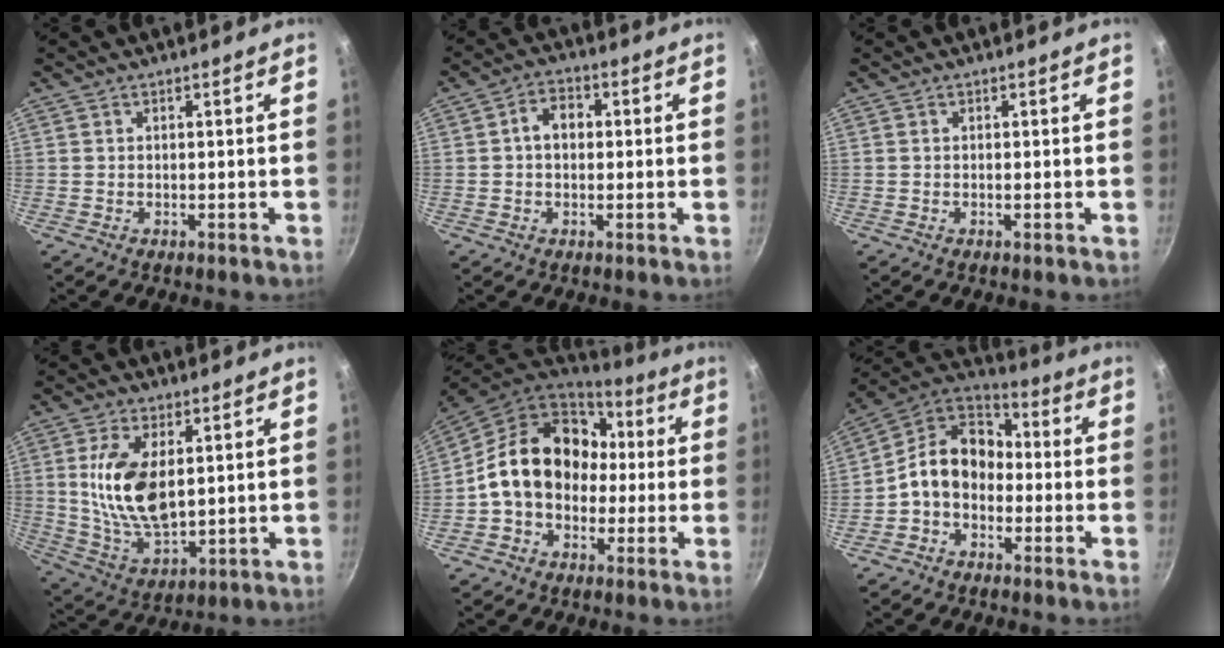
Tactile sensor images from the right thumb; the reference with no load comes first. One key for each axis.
{"total": 5.1, "fx": 0.4, "fy": 3.8, "fz": 3.4, "tx": -0.035, "ty": 0.015, "tz": -0.001}
{"total": 0.0}
{"total": 14.1, "fx": 2.6, "fy": 7.3, "fz": 11.7, "tx": -0.218, "ty": -0.018, "tz": 0.059}
{"total": 19.1, "fx": 1.0, "fy": 15.0, "fz": 11.8, "tx": -0.168, "ty": 0.051, "tz": 0.009}
{"total": 12.7, "fx": -1.9, "fy": 9.6, "fz": 8.1, "tx": -0.108, "ty": 0.050, "tz": -0.060}